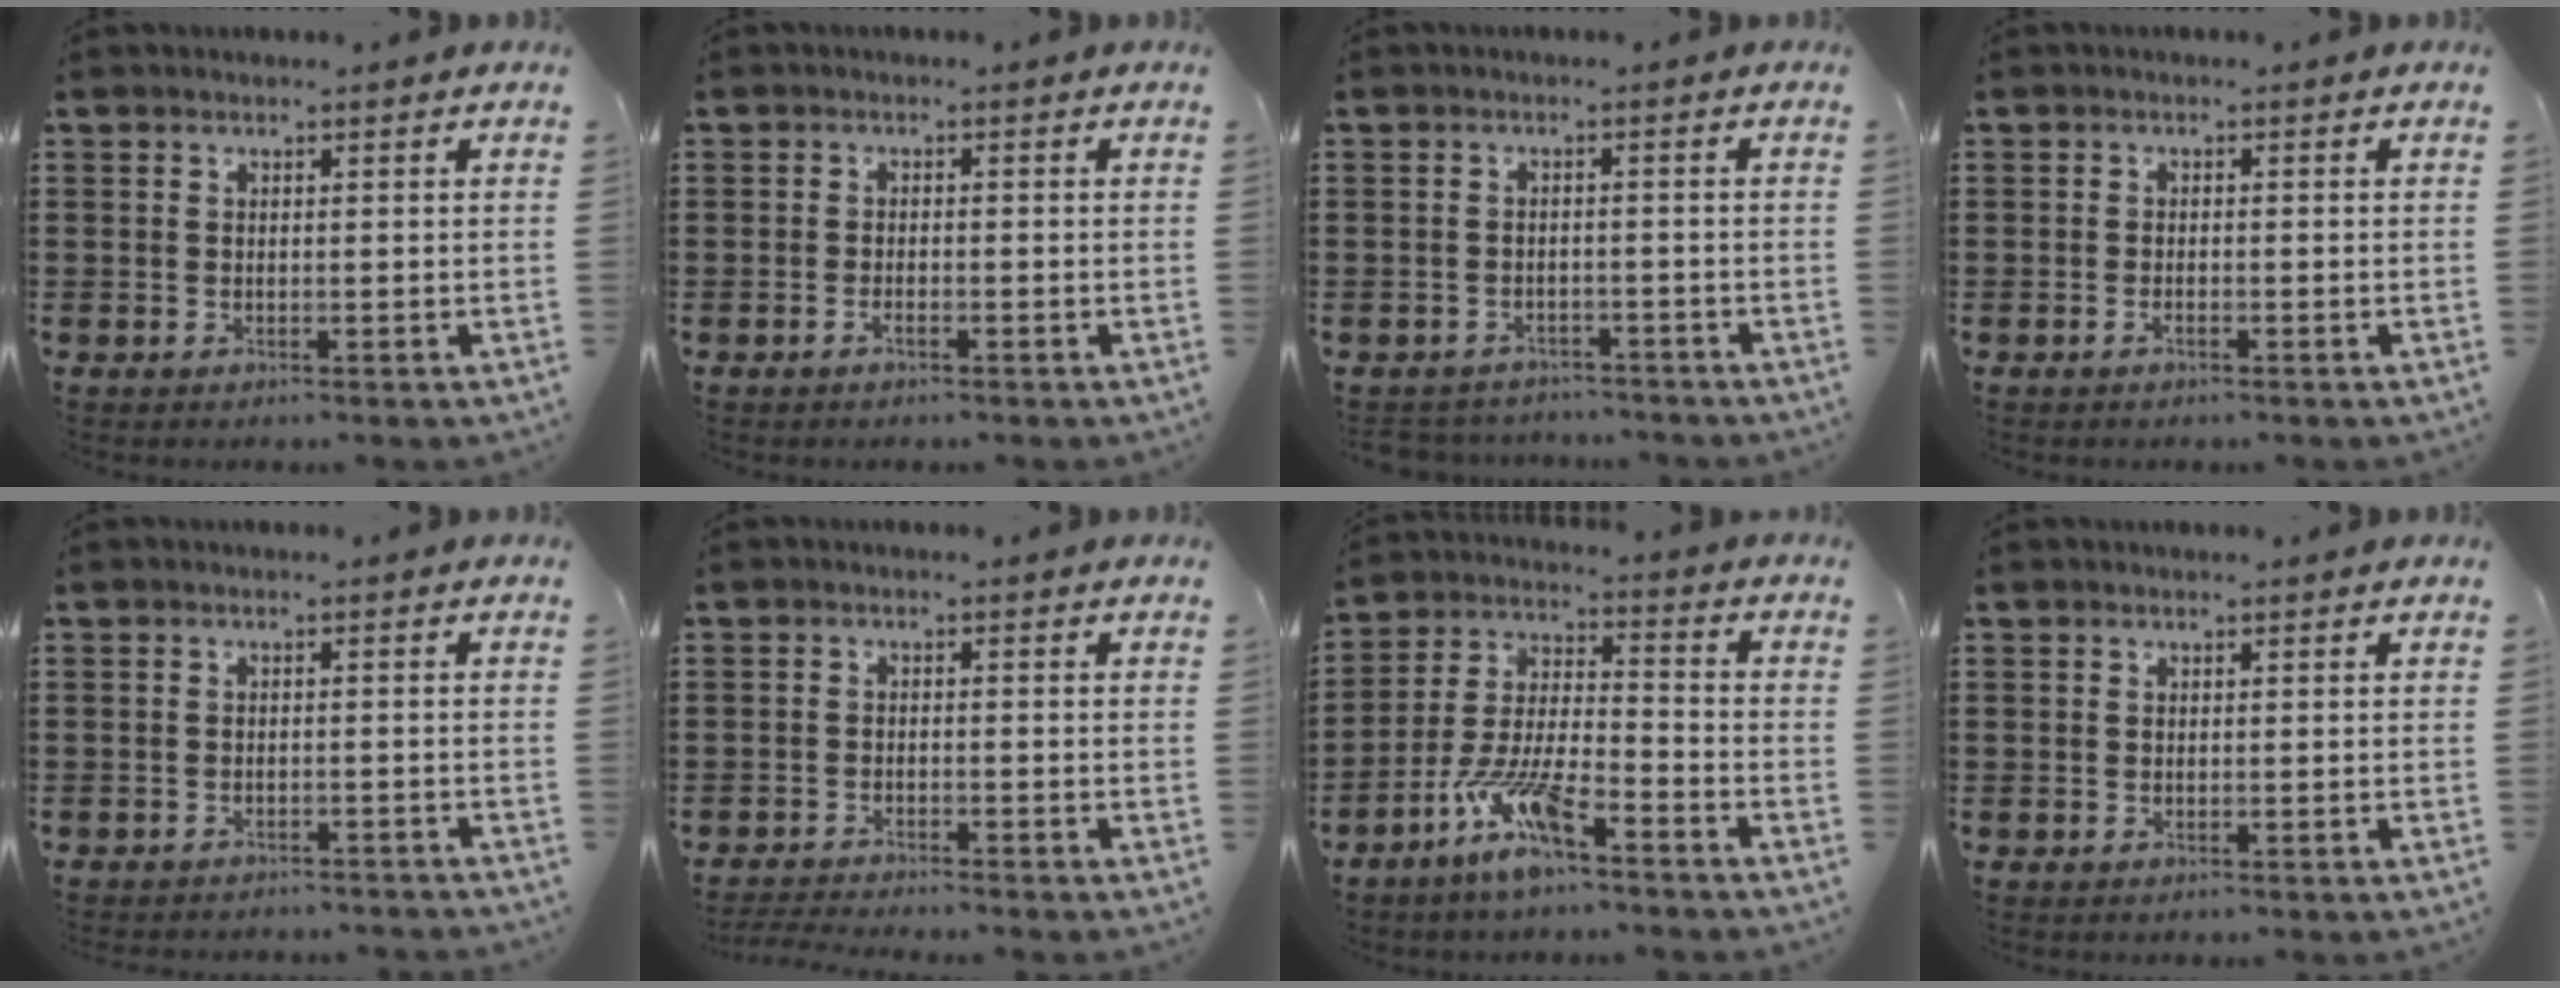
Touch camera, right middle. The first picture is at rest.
{"total": 1.3, "force": [-0.8, 0.3, 1.0], "torque": [-0.028, -0.007, -0.016]}
{"total": 2.2, "force": [-2.2, 0.4, -0.2], "torque": [-0.005, -0.002, -0.050]}
{"total": 1.0, "force": [-0.7, 0.2, 0.7], "torque": [-0.017, -0.007, -0.010]}
{"total": 1.6, "force": [-1.6, 0.0, 0.0], "torque": [-0.006, 0.000, -0.034]}
{"total": 2.4, "force": [-2.3, 0.0, 0.4], "torque": [-0.008, -0.001, -0.048]}
{"total": 9.5, "force": [-6.7, 2.1, 6.4], "torque": [-0.147, -0.006, -0.130]}
{"total": 0.0}